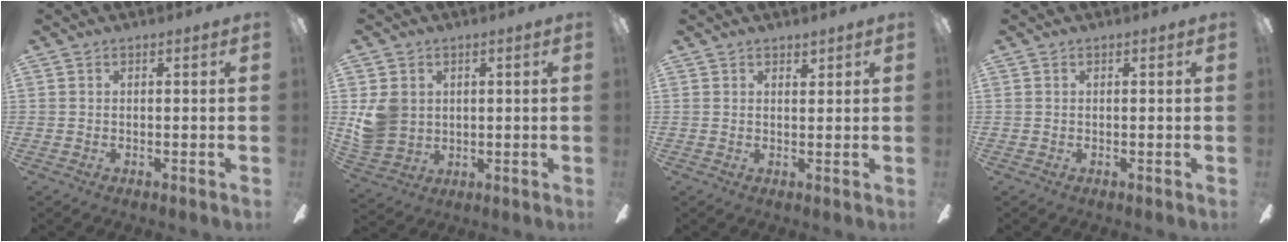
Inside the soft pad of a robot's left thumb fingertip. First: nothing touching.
{"total": 7.4, "force": [1.9, 6.6, 2.8], "torque": [-0.063, 0.008, 0.040]}
{"total": 1.8, "force": [1.6, 0.7, 0.2], "torque": [0.003, -0.006, 0.029]}
{"total": 0.0}